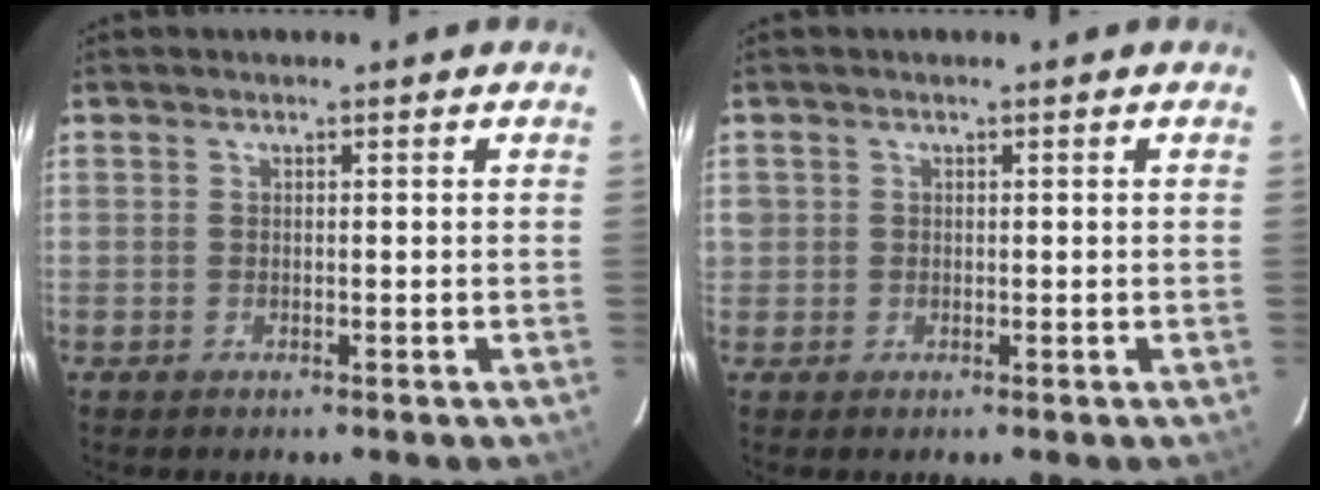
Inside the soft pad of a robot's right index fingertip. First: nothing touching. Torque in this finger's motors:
{"motor_torque": [0.30, 0.27, 0.00, 0.03]}